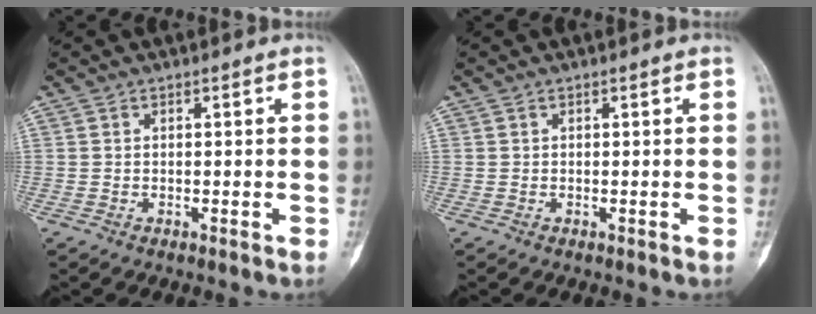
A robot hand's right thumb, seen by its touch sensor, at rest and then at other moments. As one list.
[{"total": 0.0}]